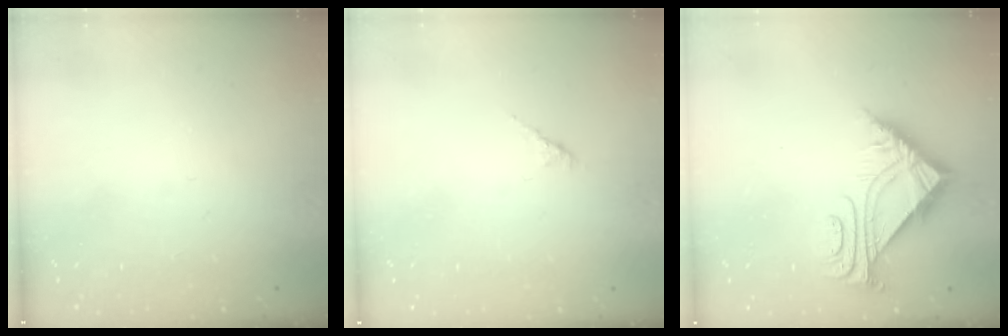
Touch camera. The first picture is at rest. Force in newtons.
{"total": 1.5, "press": 1.4, "slide": 0.5}
{"total": 7.0, "press": 7.0, "slide": 0.7}